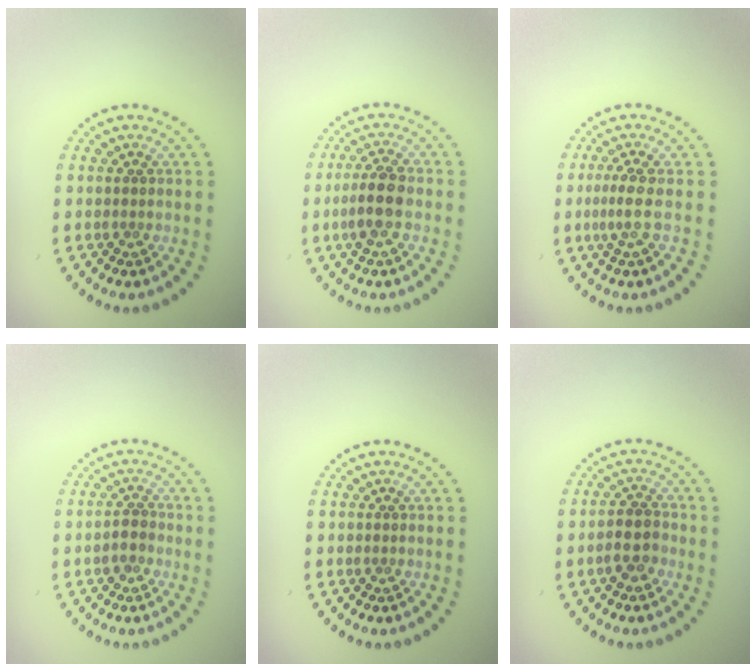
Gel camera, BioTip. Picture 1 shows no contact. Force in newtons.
{"total": 3.4, "press": 3.2, "slide": 1.0}
{"total": 2.0, "press": 1.4, "slide": 1.4}
{"total": 1.3, "press": 1.1, "slide": 0.7}
{"total": 0.0}
{"total": 2.5, "press": 2.4, "slide": 0.8}